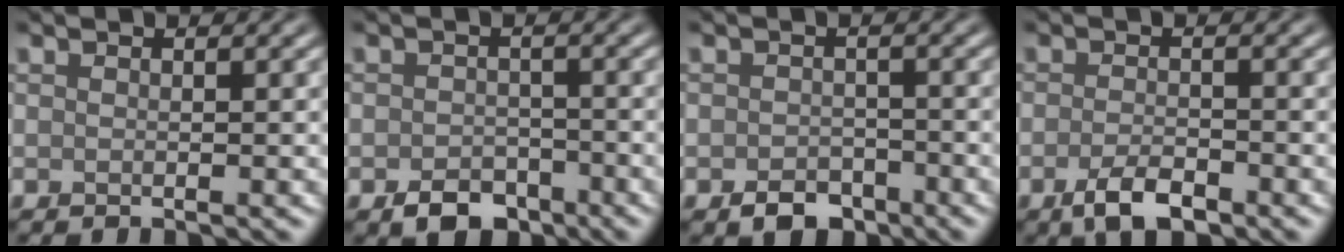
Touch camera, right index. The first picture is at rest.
{"total": 3.3, "force": [-2.1, 2.1, 1.4], "torque": [-0.018, -0.004, -0.042]}
{"total": 2.8, "force": [-1.8, 1.8, 1.2], "torque": [-0.013, -0.002, -0.036]}
{"total": 3.2, "force": [-1.9, 1.2, 2.3], "torque": [-0.045, -0.001, -0.037]}